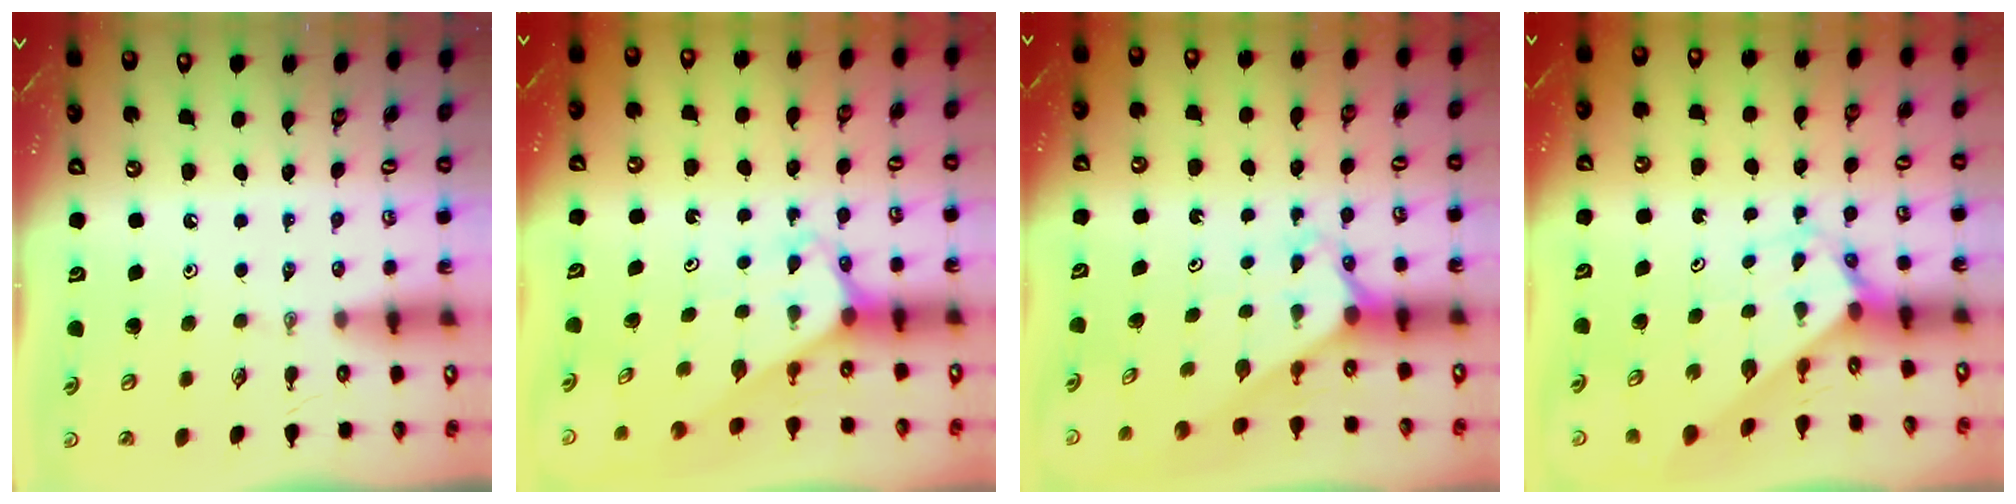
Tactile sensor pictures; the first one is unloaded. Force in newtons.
{"total": 2.8, "press": 2.8, "slide": 0.2}
{"total": 2.4, "press": 2.4, "slide": 0.2}
{"total": 2.6, "press": 2.6, "slide": 0.2}